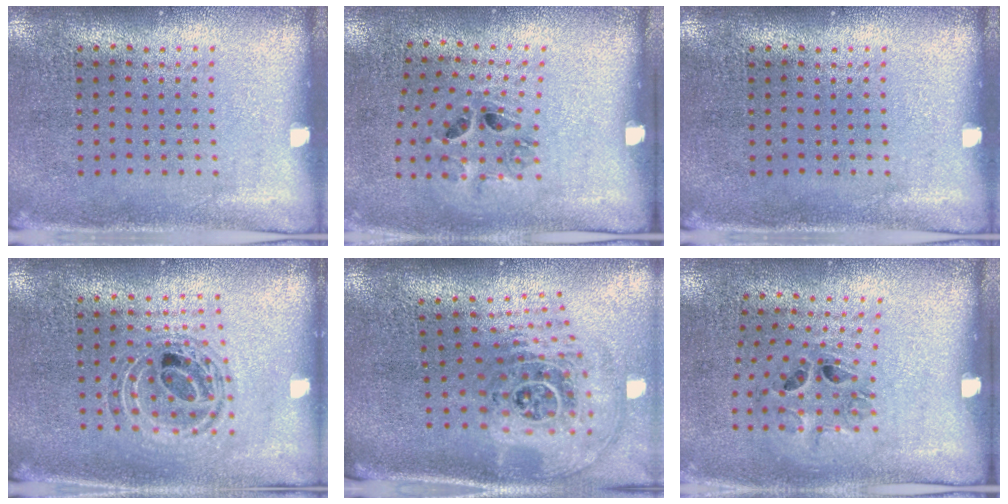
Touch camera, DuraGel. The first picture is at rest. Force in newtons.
{"total": 1.4, "press": 0.8, "slide": 1.2}
{"total": 0.0}
{"total": 0.8, "press": 0.8, "slide": 0.1}
{"total": 2.8, "press": 1.8, "slide": 2.1}
{"total": 1.3, "press": 0.7, "slide": 1.2}